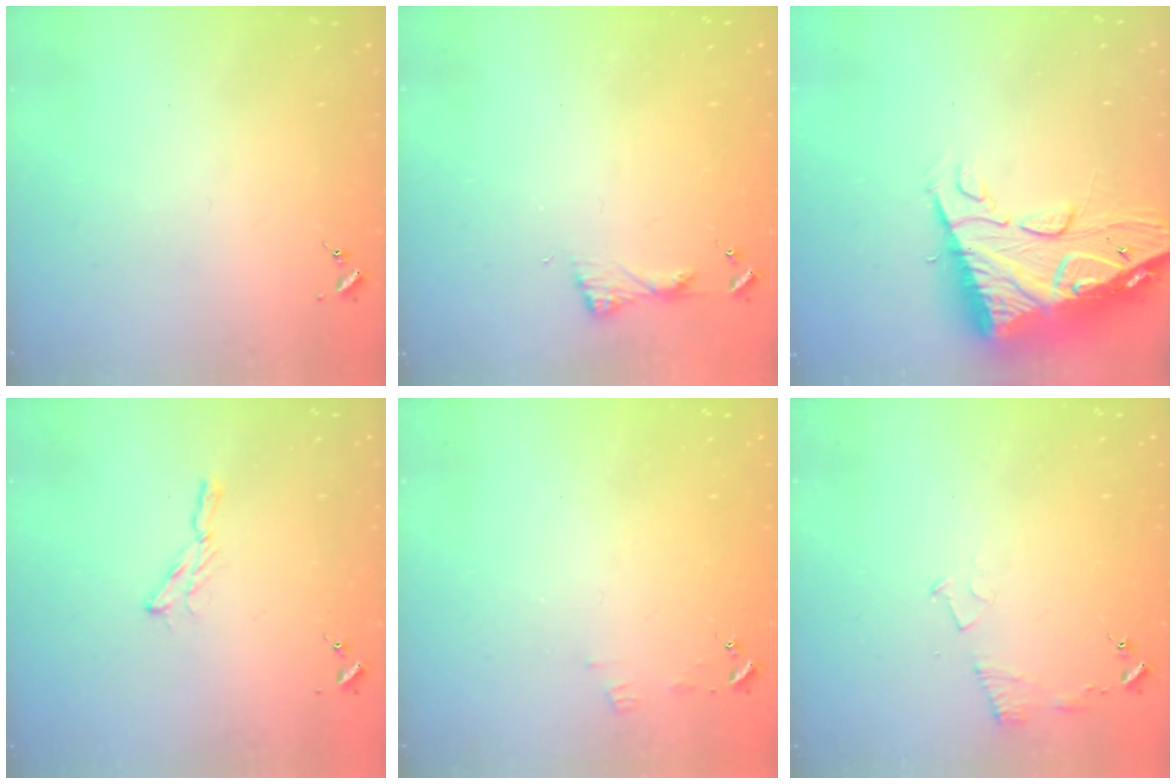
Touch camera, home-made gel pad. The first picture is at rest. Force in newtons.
{"total": 5.0, "press": 4.9, "slide": 0.6}
{"total": 17.9, "press": 17.8, "slide": 1.7}
{"total": 5.3, "press": 5.3, "slide": 0.5}
{"total": 4.2, "press": 4.2, "slide": 0.5}
{"total": 6.1, "press": 6.1, "slide": 0.7}